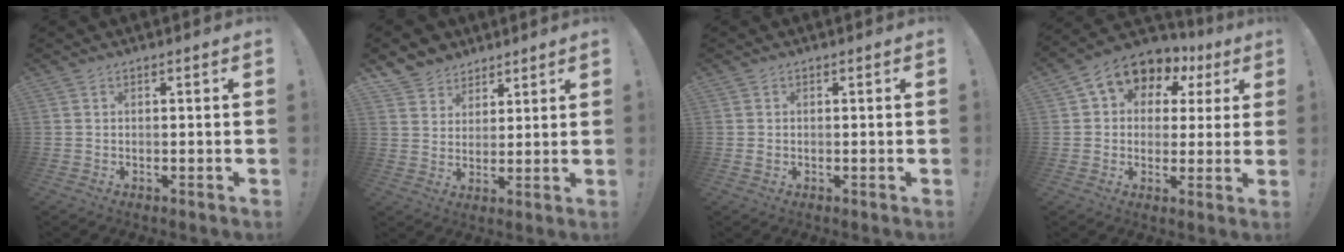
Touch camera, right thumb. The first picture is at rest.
{"total": 6.6, "force": [4.7, 4.6, 0.2], "torque": [-0.002, -0.041, 0.093]}
{"total": 0.9, "force": [0.1, 0.8, 0.2], "torque": [0.001, 0.001, 0.001]}
{"total": 9.8, "force": [4.8, 7.5, 4.1], "torque": [-0.060, -0.032, 0.089]}